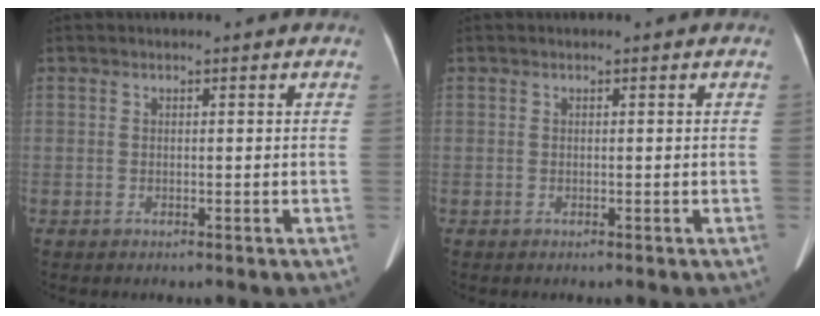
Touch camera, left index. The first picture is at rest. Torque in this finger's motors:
{"motor_torque": [0.02, 0.06, 0.00, 0.00]}